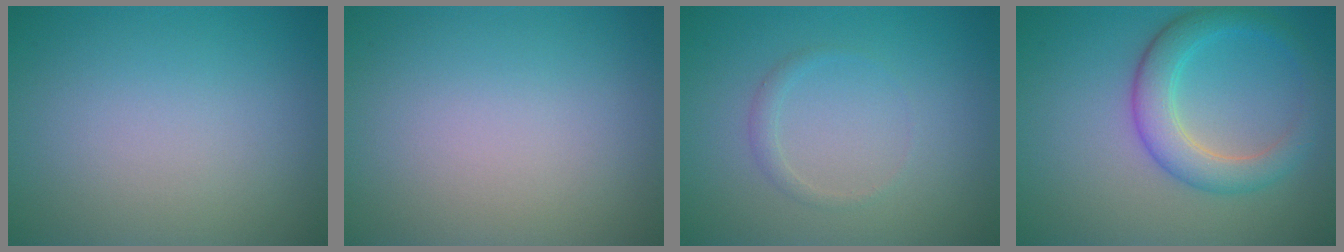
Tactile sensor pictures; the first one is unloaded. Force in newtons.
{"total": 0.0}
{"total": 0.9, "press": 0.9, "slide": 0.0}
{"total": 4.2, "press": 4.2, "slide": 0.1}